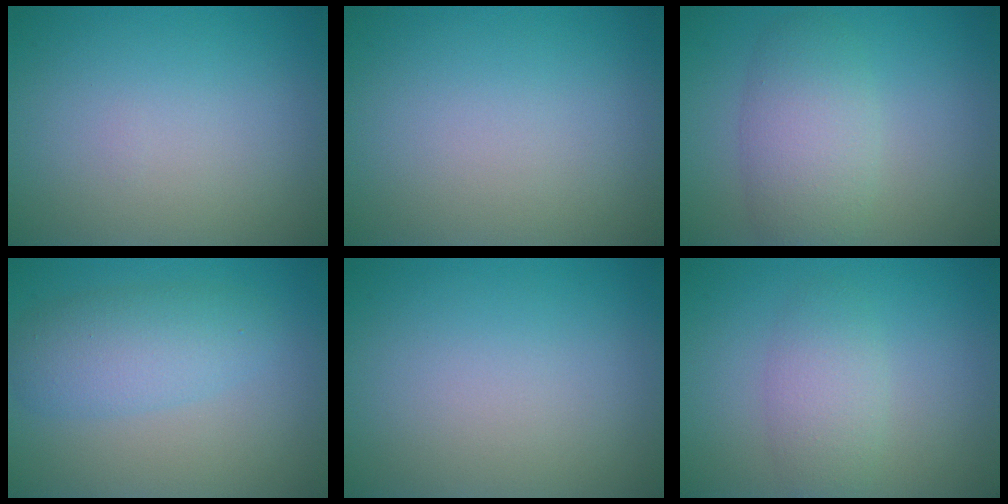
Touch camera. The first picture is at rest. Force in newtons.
{"total": 0.0}
{"total": 4.4, "press": 4.4, "slide": 0.4}
{"total": 4.1, "press": 4.1, "slide": 0.2}
{"total": 0.0}
{"total": 2.8, "press": 2.8, "slide": 0.1}